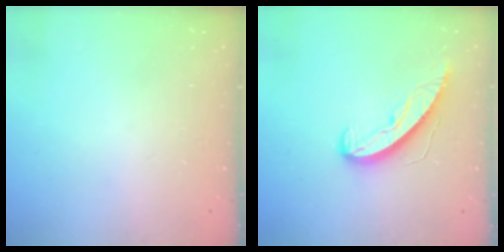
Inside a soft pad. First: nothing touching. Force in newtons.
{"total": 9.0, "press": 9.0, "slide": 0.1}